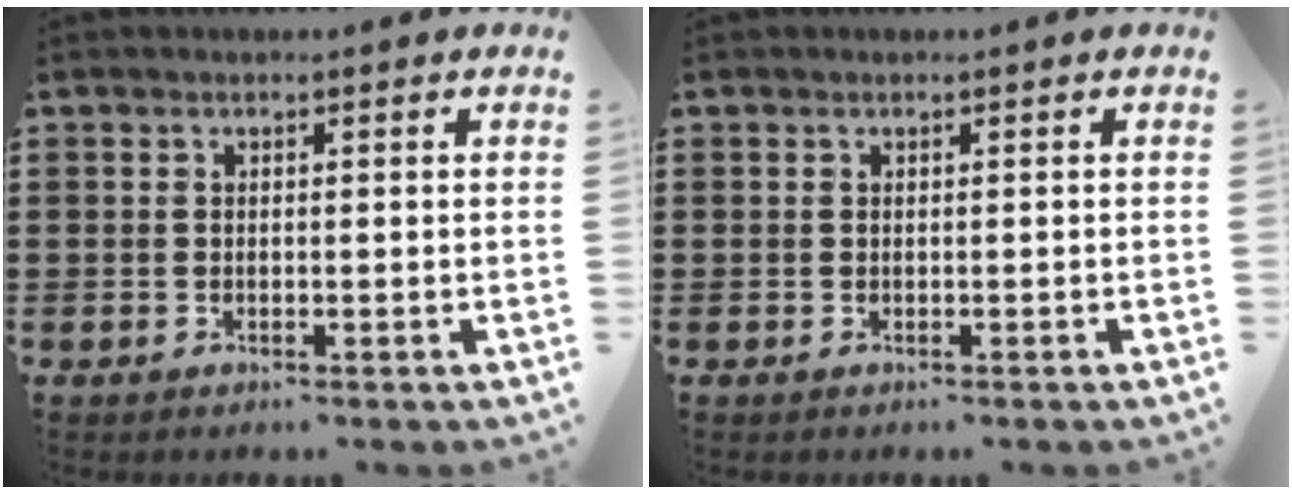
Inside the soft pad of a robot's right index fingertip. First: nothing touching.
{"total": 0.0}